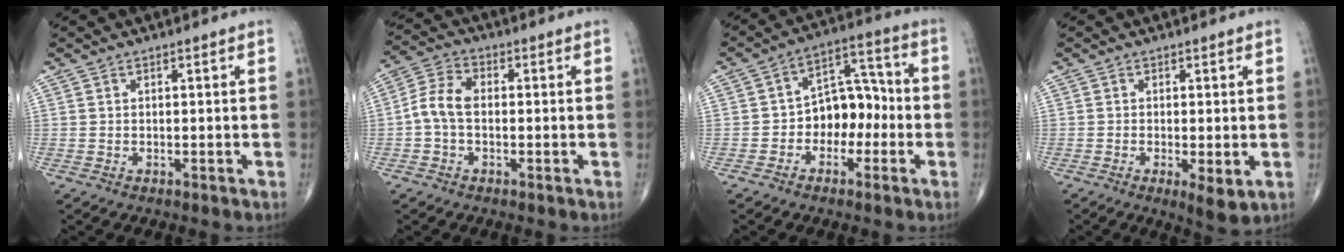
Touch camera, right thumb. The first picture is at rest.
{"total": 6.3, "force": [-0.7, 4.0, 4.8], "torque": [-0.097, 0.021, -0.023]}
{"total": 10.0, "force": [-2.1, 7.0, 6.9], "torque": [-0.065, 0.044, -0.045]}
{"total": 4.6, "force": [-1.2, 1.3, 4.3], "torque": [-0.073, -0.015, -0.021]}